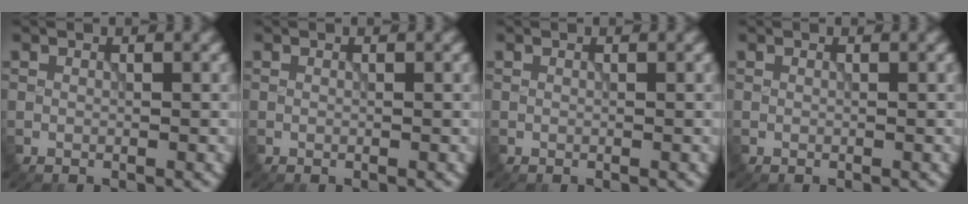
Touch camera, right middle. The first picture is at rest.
{"total": 0.0}
{"total": 0.0}
{"total": 0.0}